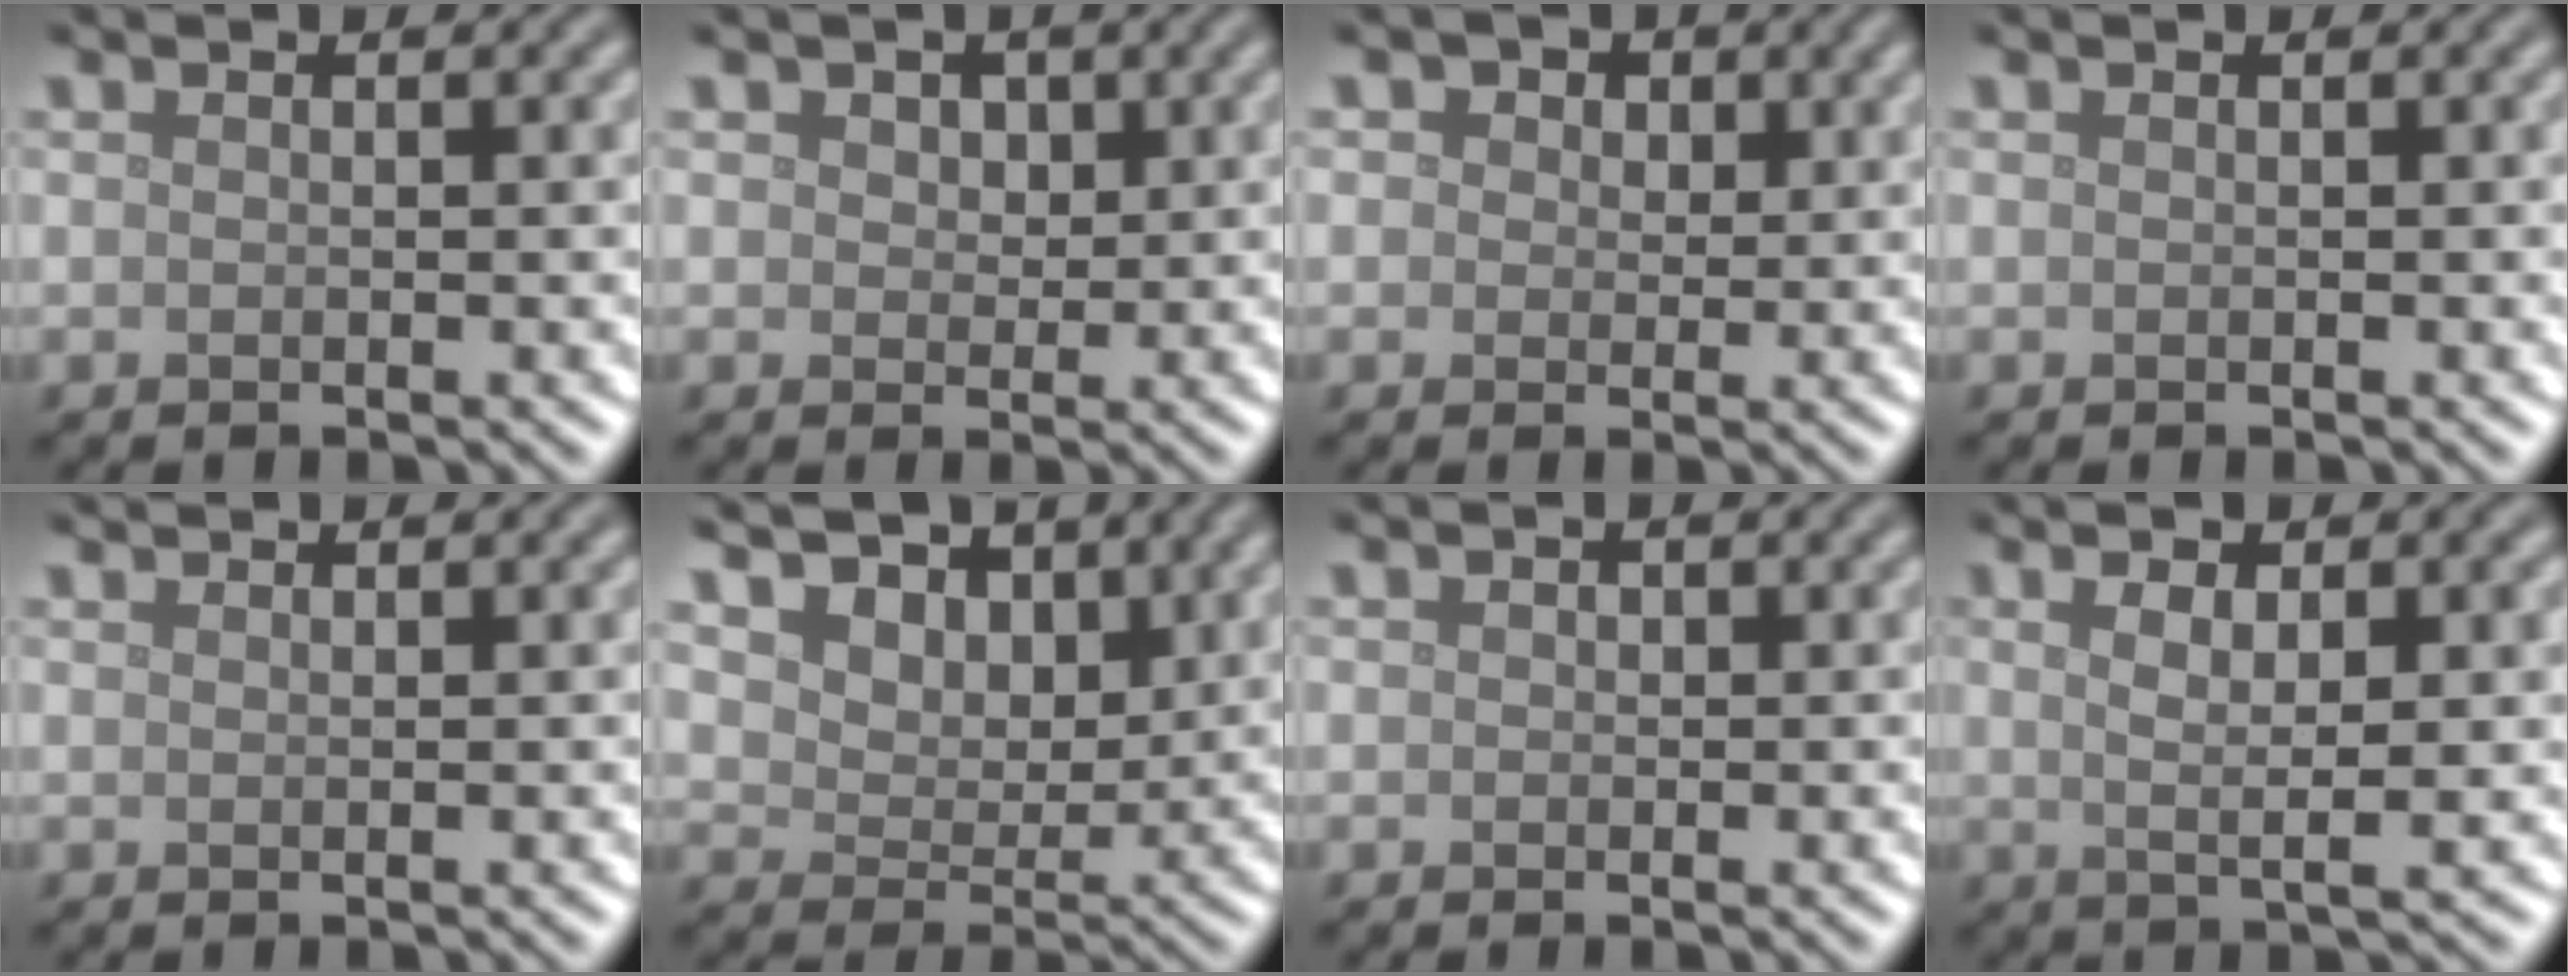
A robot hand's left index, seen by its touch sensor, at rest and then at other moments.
{"total": 2.0, "force": [0.9, 1.5, 1.0], "torque": [-0.016, 0.003, 0.003]}
{"total": 4.1, "force": [2.1, 2.9, 2.1], "torque": [-0.034, 0.007, 0.007]}
{"total": 0.0}
{"total": 0.8, "force": [0.8, 0.1, 0.2], "torque": [-0.005, -0.001, 0.013]}
{"total": 11.5, "force": [6.7, 7.3, 5.8], "torque": [-0.120, 0.015, 0.107]}
{"total": 0.6, "force": [0.1, 0.6, 0.2], "torque": [-0.001, -0.004, -0.001]}
{"total": 4.8, "force": [0.9, 1.2, 4.6], "torque": [-0.073, -0.001, 0.016]}